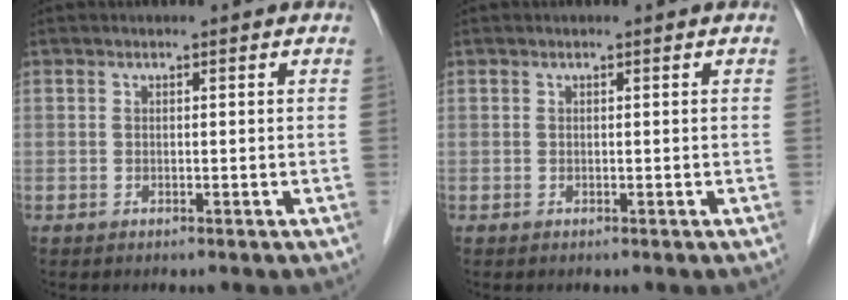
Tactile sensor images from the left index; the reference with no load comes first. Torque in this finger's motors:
{"motor_torque": [0.00, 0.00, 0.02, 0.00]}